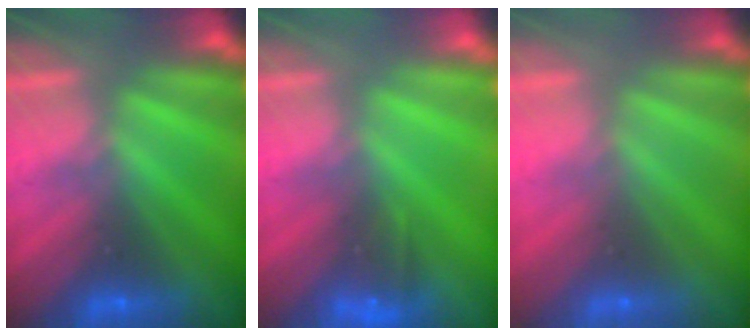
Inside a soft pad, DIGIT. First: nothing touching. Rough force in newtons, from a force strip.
{"total": 4.7}
{"total": 2.9}